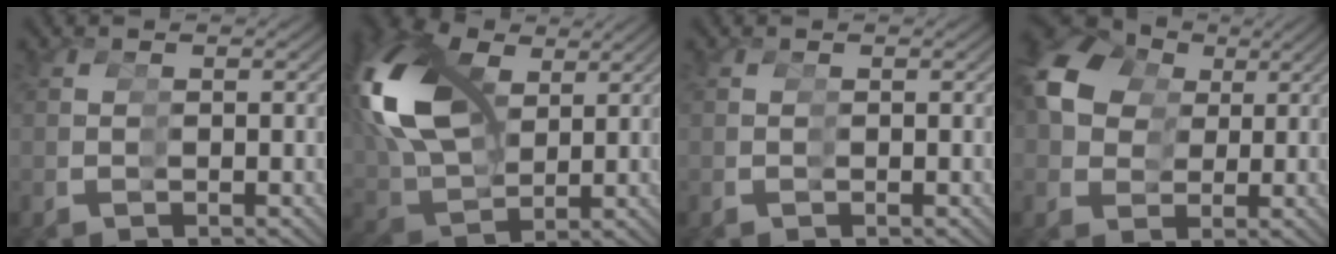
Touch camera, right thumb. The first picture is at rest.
{"total": 13.7, "force": [4.6, 9.1, 9.1], "torque": [-0.199, 0.007, 0.069]}
{"total": 0.0}
{"total": 11.4, "force": [4.1, 8.7, 6.1], "torque": [-0.121, 0.014, 0.060]}